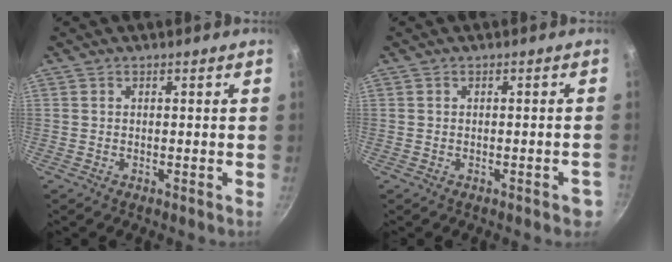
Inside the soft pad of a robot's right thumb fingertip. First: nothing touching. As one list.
[{"total": 2.5, "force": [-1.2, 0.9, 2.0], "torque": [-0.013, 0.012, -0.010]}]